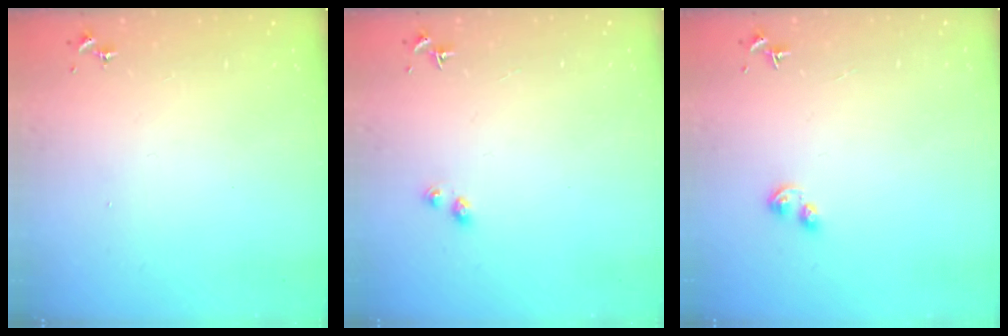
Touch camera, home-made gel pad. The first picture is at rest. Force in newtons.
{"total": 2.6, "press": 2.6, "slide": 0.5}
{"total": 4.9, "press": 4.9, "slide": 0.8}